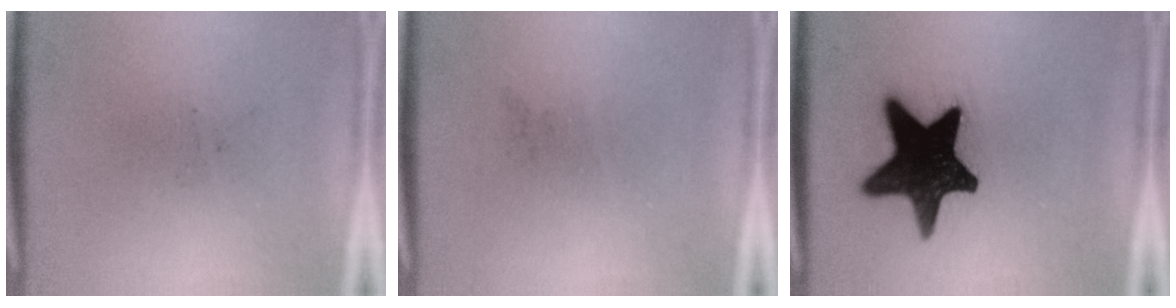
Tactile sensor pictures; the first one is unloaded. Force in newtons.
{"total": 0.0}
{"total": 18.2}